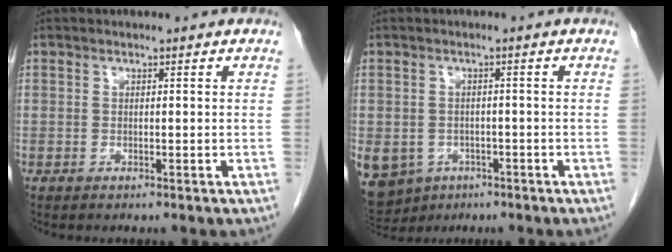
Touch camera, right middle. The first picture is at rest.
{"total": 13.2, "force": [-6.5, 10.5, 4.5], "torque": [-0.140, -0.005, -0.081]}